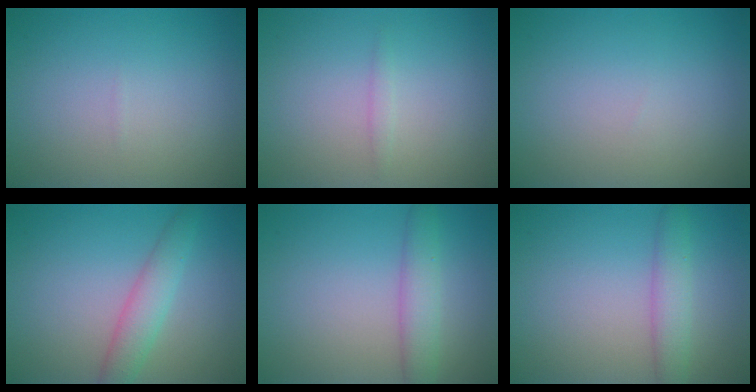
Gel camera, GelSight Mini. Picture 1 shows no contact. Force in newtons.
{"total": 0.7, "press": 0.7, "slide": 0.1}
{"total": 0.0}
{"total": 3.0, "press": 3.0, "slide": 0.1}
{"total": 2.9, "press": 2.9, "slide": 0.1}
{"total": 2.7, "press": 2.7, "slide": 0.2}